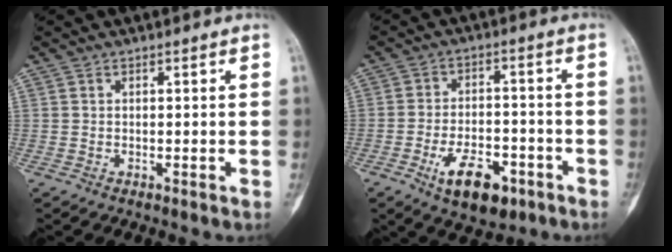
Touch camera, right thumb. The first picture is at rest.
{"total": 10.6, "force": [-5.3, 5.7, 7.3], "torque": [-0.101, 0.025, -0.080]}